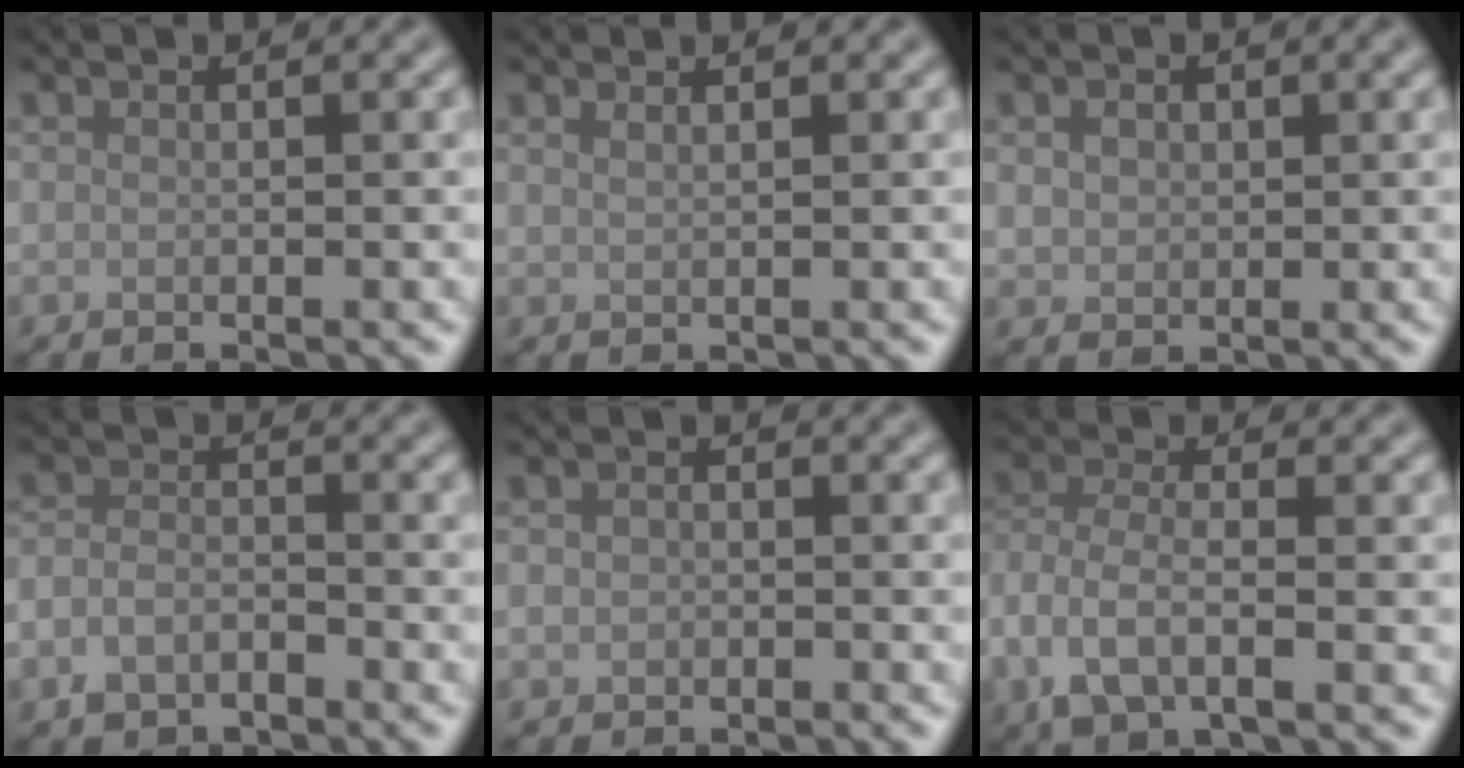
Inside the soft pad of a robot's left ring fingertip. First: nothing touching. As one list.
[{"total": 1.0, "force": [0.8, 0.3, 0.5], "torque": [-0.005, -0.001, 0.011]}, {"total": 1.9, "force": [0.5, 1.5, 0.9], "torque": [-0.019, -0.002, 0.010]}, {"total": 2.7, "force": [-1.7, 1.7, 1.4], "torque": [-0.025, 0.002, -0.041]}, {"total": 1.4, "force": [-0.6, 1.2, 0.5], "torque": [-0.006, -0.004, -0.015]}, {"total": 5.4, "force": [-1.9, 2.7, 4.2], "torque": [-0.096, -0.005, -0.043]}]